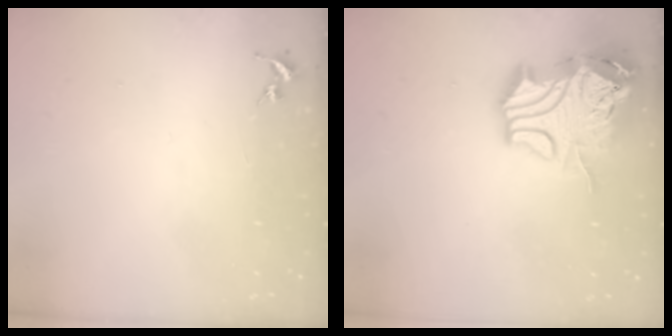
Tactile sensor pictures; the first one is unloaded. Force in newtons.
{"total": 18.6, "press": 18.4, "slide": 2.7}